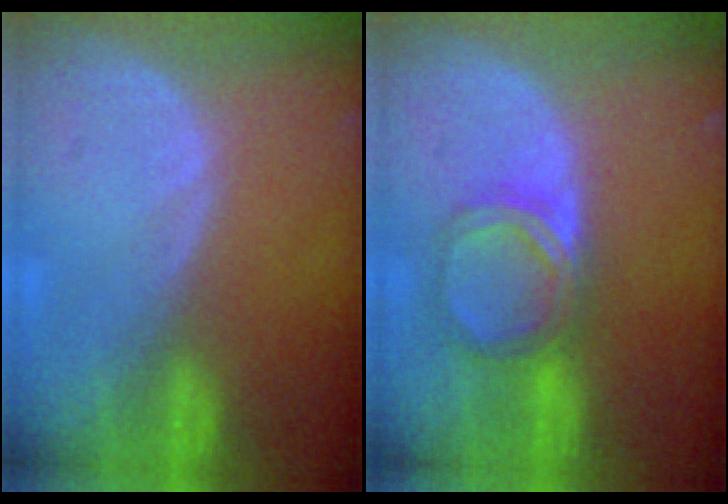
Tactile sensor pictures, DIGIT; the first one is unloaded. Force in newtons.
{"total": 5.3, "press": 4.9, "slide": 1.9}